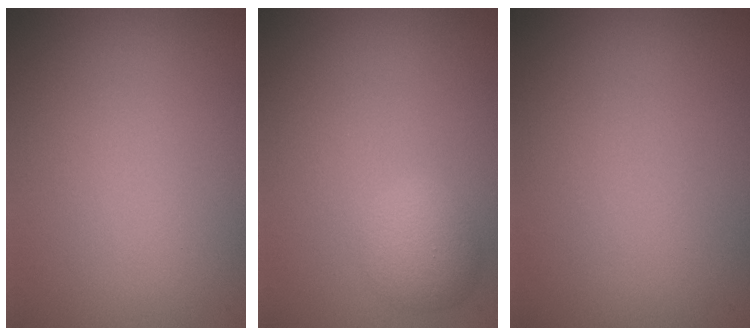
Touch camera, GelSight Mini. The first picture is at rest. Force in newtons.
{"total": 2.2, "press": 2.2, "slide": 0.1}
{"total": 0.0}